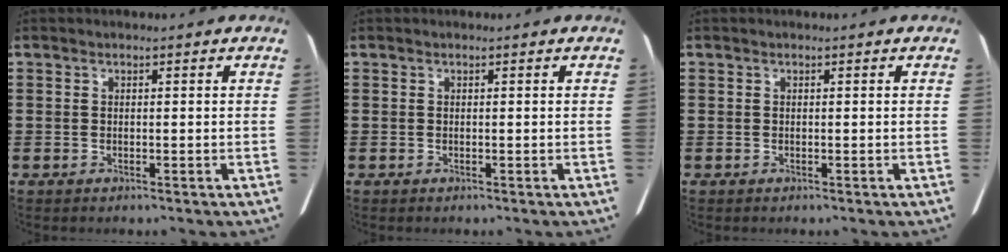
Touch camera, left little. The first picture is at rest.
{"total": 0.0}
{"total": 0.0}